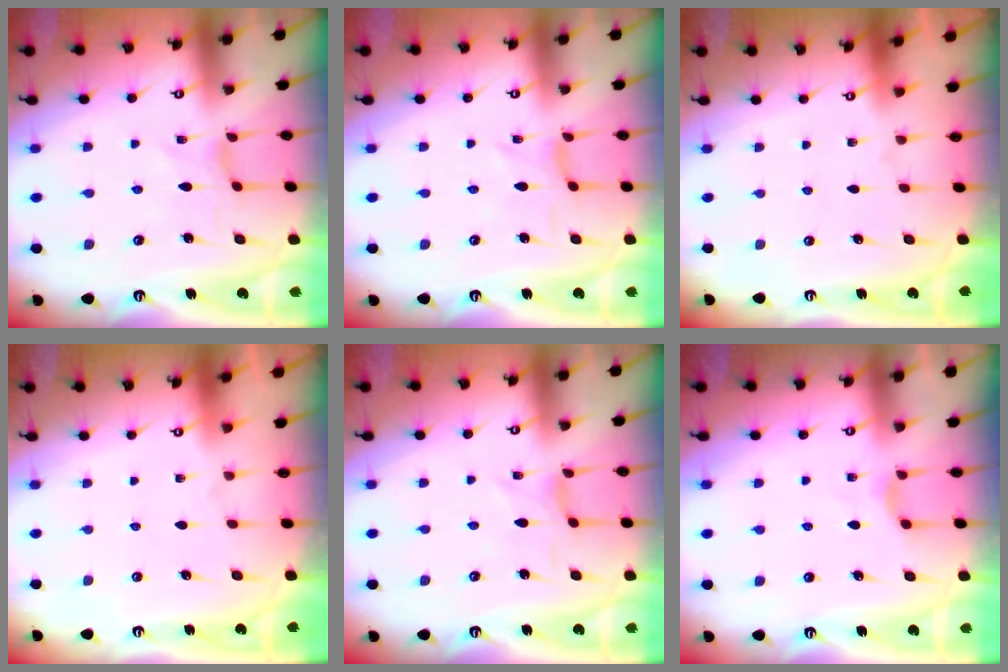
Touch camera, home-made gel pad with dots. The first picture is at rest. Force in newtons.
{"total": 0.8, "press": 0.7, "slide": 0.3}
{"total": 0.0}
{"total": 0.0}
{"total": 1.5, "press": 1.5, "slide": 0.3}
{"total": 3.6, "press": 3.5, "slide": 0.7}